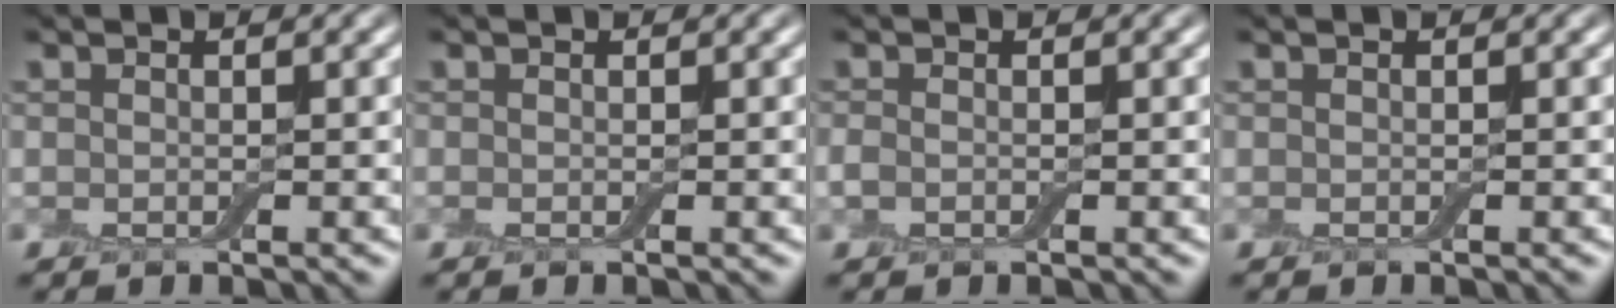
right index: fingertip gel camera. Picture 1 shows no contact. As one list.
[{"total": 0.0}, {"total": 0.7, "force": [-0.3, 0.5, 0.5], "torque": [-0.013, -0.002, -0.007]}, {"total": 0.0}]